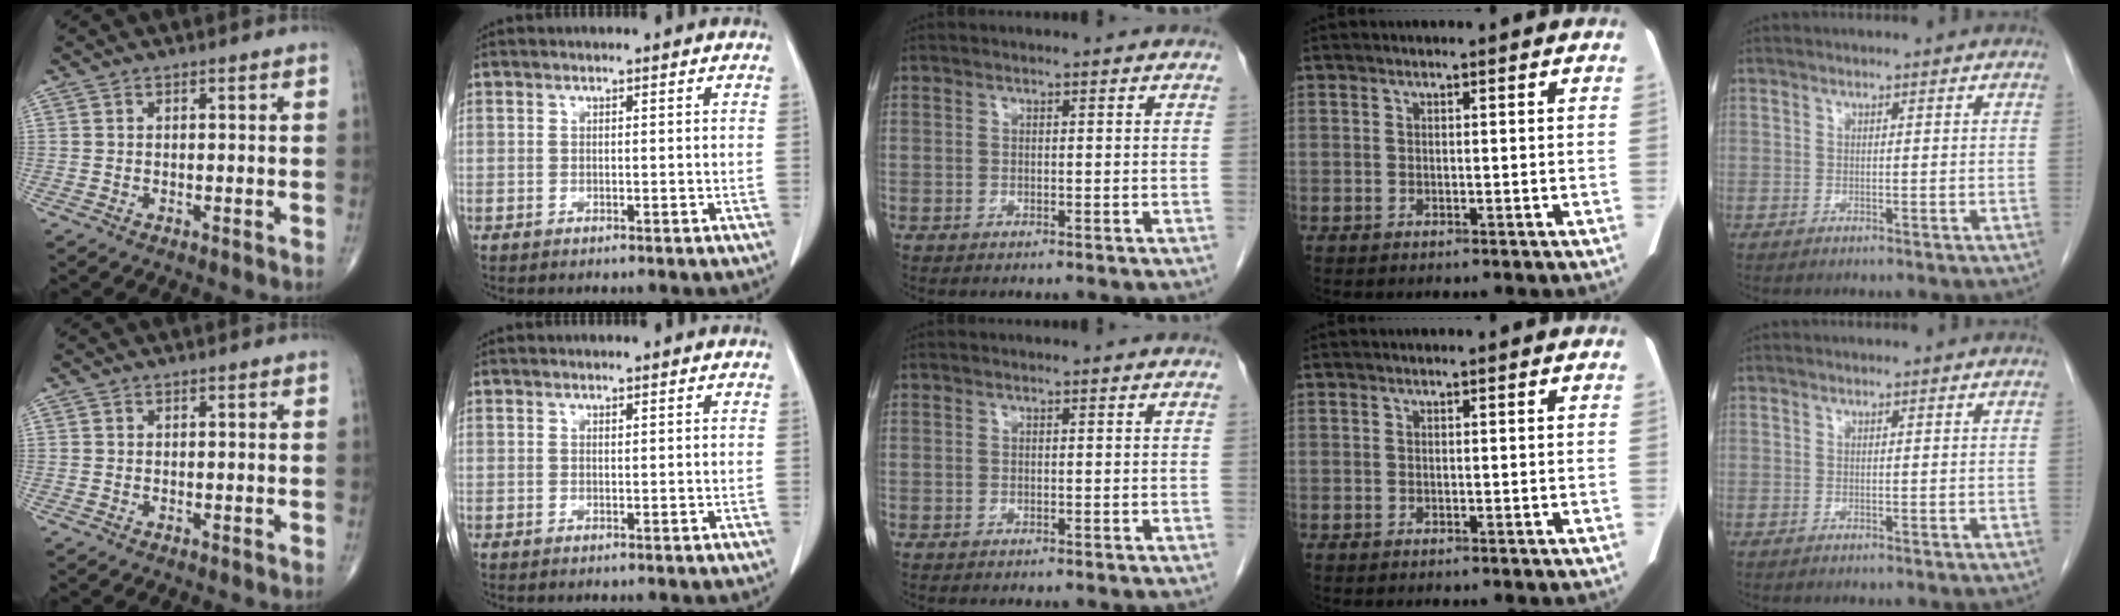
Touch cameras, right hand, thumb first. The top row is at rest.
{}